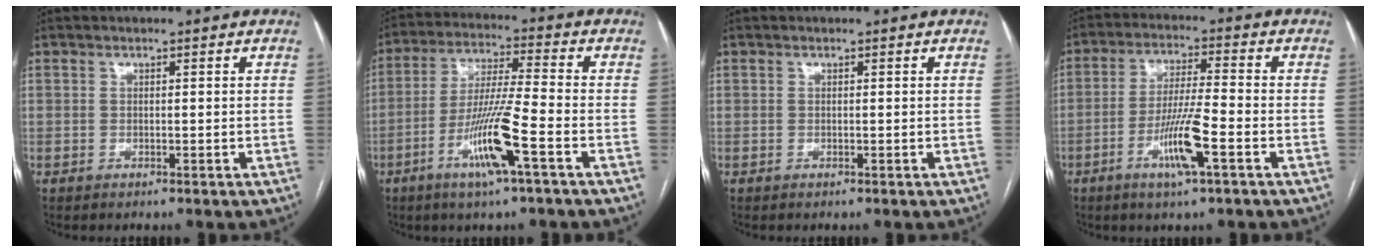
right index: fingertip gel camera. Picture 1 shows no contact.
{"total": 11.3, "force": [-4.9, -0.2, 10.1], "torque": [-0.197, -0.008, -0.093]}
{"total": 0.0}
{"total": 8.7, "force": [-3.6, 0.2, 7.9], "torque": [-0.152, -0.006, -0.065]}